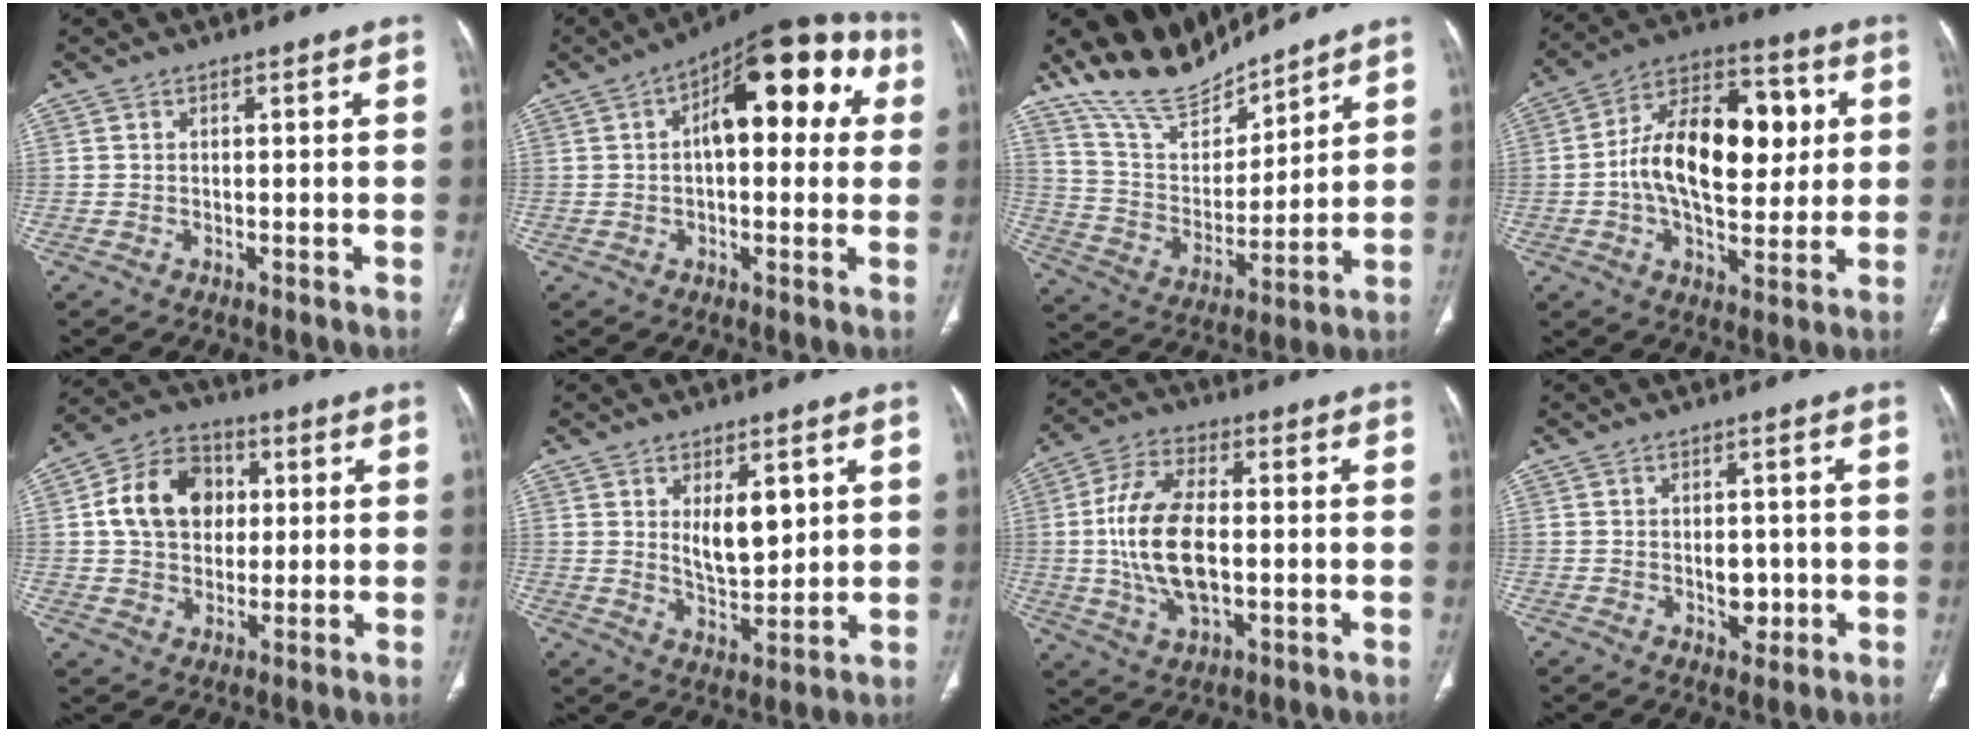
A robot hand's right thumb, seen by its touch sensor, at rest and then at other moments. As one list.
[{"total": 18.1, "force": [4.5, 8.5, 15.3], "torque": [-0.167, 0.034, 0.054]}, {"total": 15.4, "force": [13.8, 4.8, 4.7], "torque": [-0.056, -0.082, 0.269]}, {"total": 20.8, "force": [2.0, 11.7, 17.1], "torque": [-0.251, 0.020, 0.027]}, {"total": 13.4, "force": [2.3, 10.5, 8.0], "torque": [-0.111, 0.011, 0.033]}, {"total": 8.3, "force": [2.6, 4.2, 6.7], "torque": [-0.085, -0.027, 0.053]}, {"total": 15.3, "force": [-0.3, 8.0, 13.0], "torque": [-0.252, 0.007, -0.006]}, {"total": 4.1, "force": [-0.5, 2.8, 2.9], "torque": [-0.024, 0.001, 0.000]}]